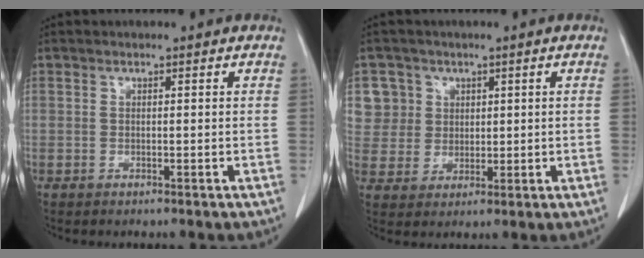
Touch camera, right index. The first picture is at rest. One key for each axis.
{"total": 6.6, "fx": 2.6, "fy": 6.0, "fz": 0.0, "tx": 0.010, "ty": 0.013, "tz": 0.058}